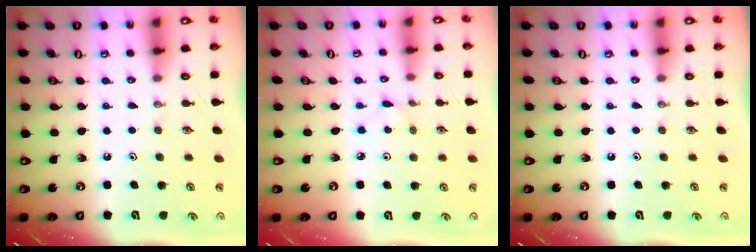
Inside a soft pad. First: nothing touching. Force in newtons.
{"total": 1.5, "press": 1.4, "slide": 0.2}
{"total": 0.0}